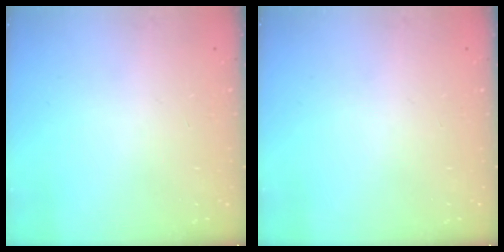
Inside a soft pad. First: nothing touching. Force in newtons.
{"total": 0.0}